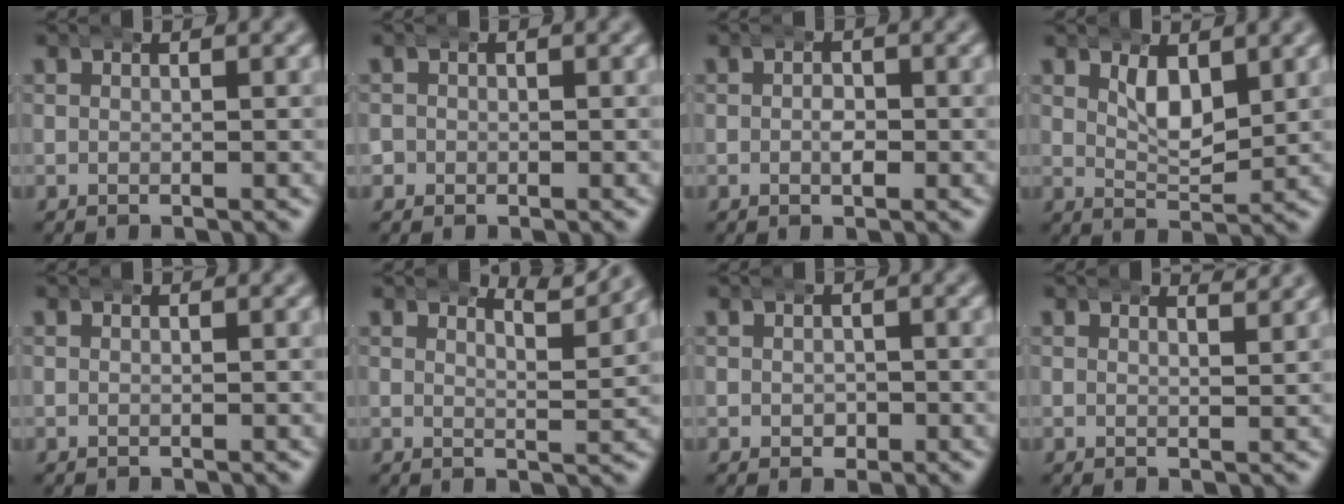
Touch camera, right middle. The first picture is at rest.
{"total": 2.3, "force": [-0.2, 2.3, 0.2], "torque": [-0.016, -0.001, -0.011]}
{"total": 1.2, "force": [-0.2, 0.9, 0.8], "torque": [-0.013, -0.001, -0.007]}
{"total": 2.7, "force": [1.5, 1.1, 2.0], "torque": [-0.031, -0.015, 0.027]}
{"total": 0.0}
{"total": 3.1, "force": [2.8, 0.1, 1.3], "torque": [-0.014, -0.014, 0.045]}
{"total": 1.0, "force": [-0.2, 1.0, 0.2], "torque": [-0.001, 0.000, -0.006]}
{"total": 1.6, "force": [1.5, 0.0, 0.4], "torque": [-0.004, -0.007, 0.024]}